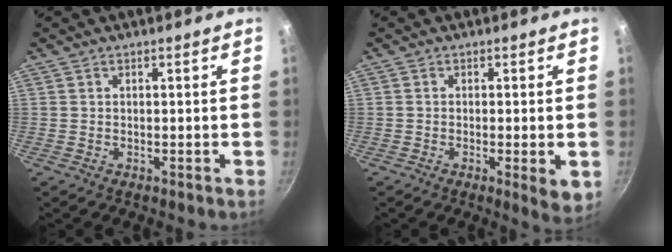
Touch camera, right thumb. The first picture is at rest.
{"total": 4.7, "force": [-1.1, 1.0, 4.5], "torque": [-0.066, -0.010, -0.015]}